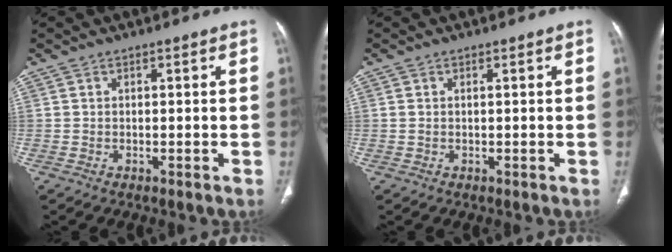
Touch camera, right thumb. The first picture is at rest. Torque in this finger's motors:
{"motor_torque": [-0.29, -0.45, -0.43, 0.19, 0.06]}